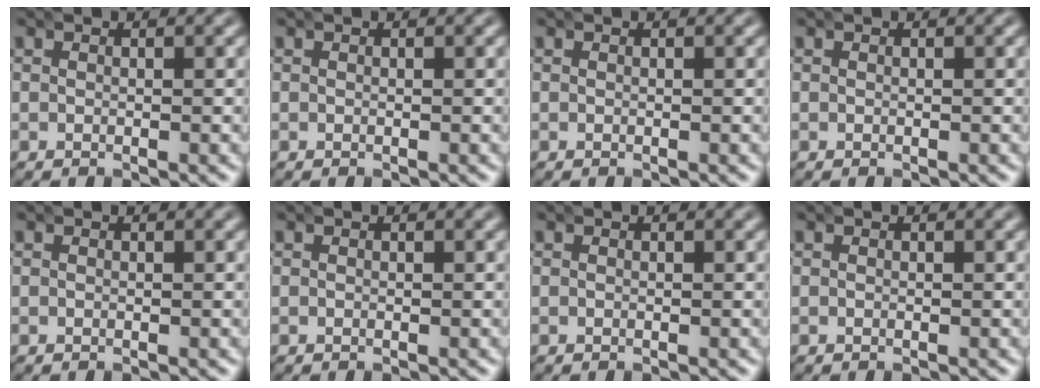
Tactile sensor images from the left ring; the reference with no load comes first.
{"total": 0.0}
{"total": 0.0}
{"total": 0.0}
{"total": 0.0}
{"total": 0.0}
{"total": 0.0}
{"total": 0.0}